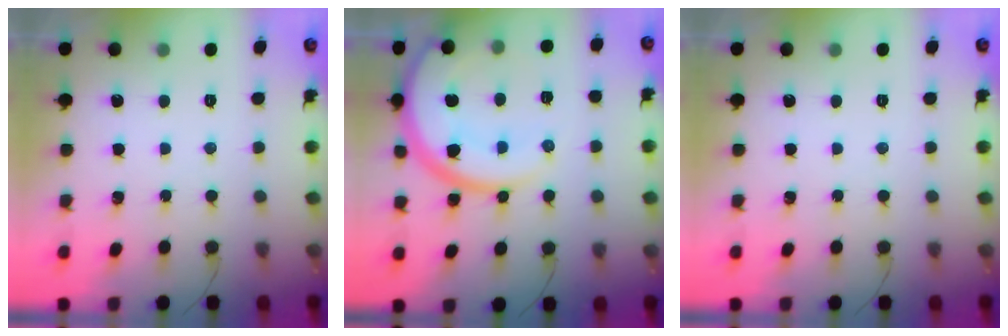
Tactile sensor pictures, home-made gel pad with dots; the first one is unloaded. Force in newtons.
{"total": 16.5, "press": 16.4, "slide": 1.5}
{"total": 0.0}